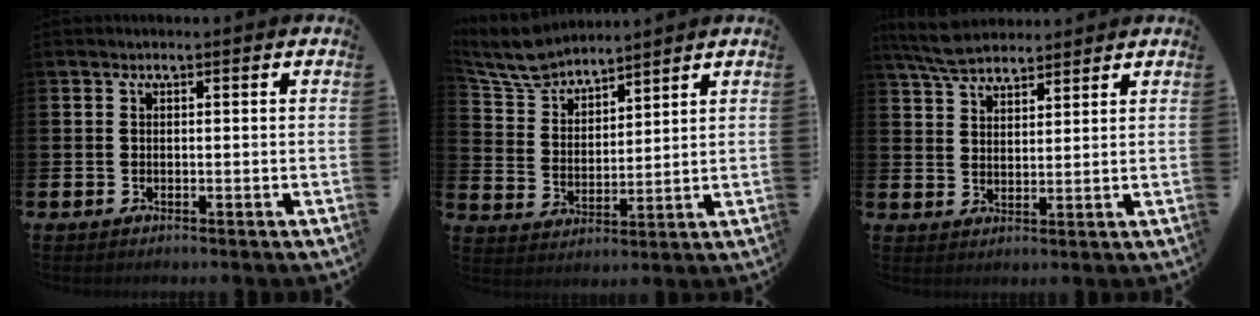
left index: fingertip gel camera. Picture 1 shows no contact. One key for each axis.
{"total": 6.7, "fx": 6.3, "fy": 1.7, "fz": 1.2, "tx": -0.056, "ty": -0.026, "tz": 0.116}
{"total": 5.8, "fx": 5.5, "fy": 1.4, "fz": 1.3, "tx": -0.049, "ty": -0.014, "tz": 0.104}